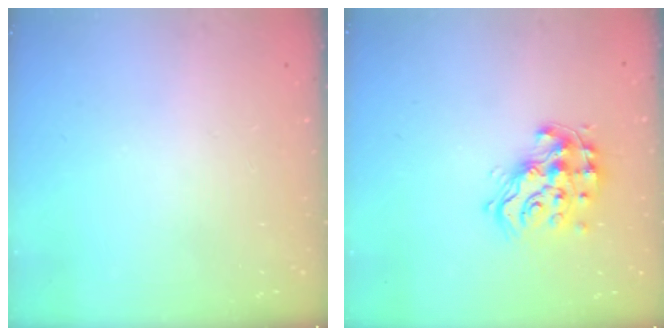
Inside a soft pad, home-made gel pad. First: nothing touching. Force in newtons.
{"total": 13.9, "press": 13.9, "slide": 0.6}